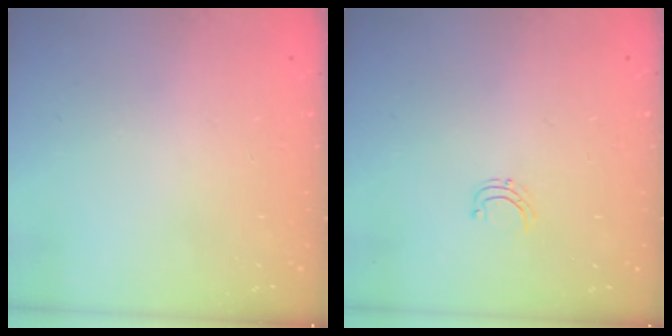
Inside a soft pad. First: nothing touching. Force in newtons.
{"total": 3.8, "press": 3.8, "slide": 0.2}